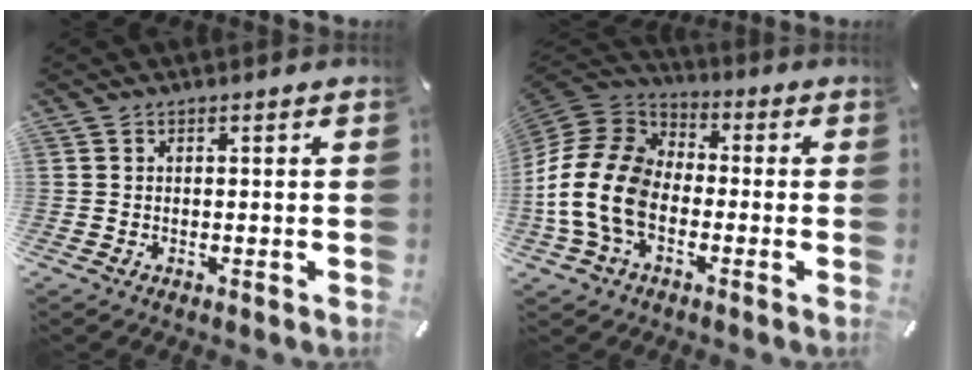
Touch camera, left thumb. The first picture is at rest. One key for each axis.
{"total": 16.1, "fx": -5.3, "fy": 11.9, "fz": 9.4, "tx": -0.221, "ty": 0.033, "tz": -0.102}